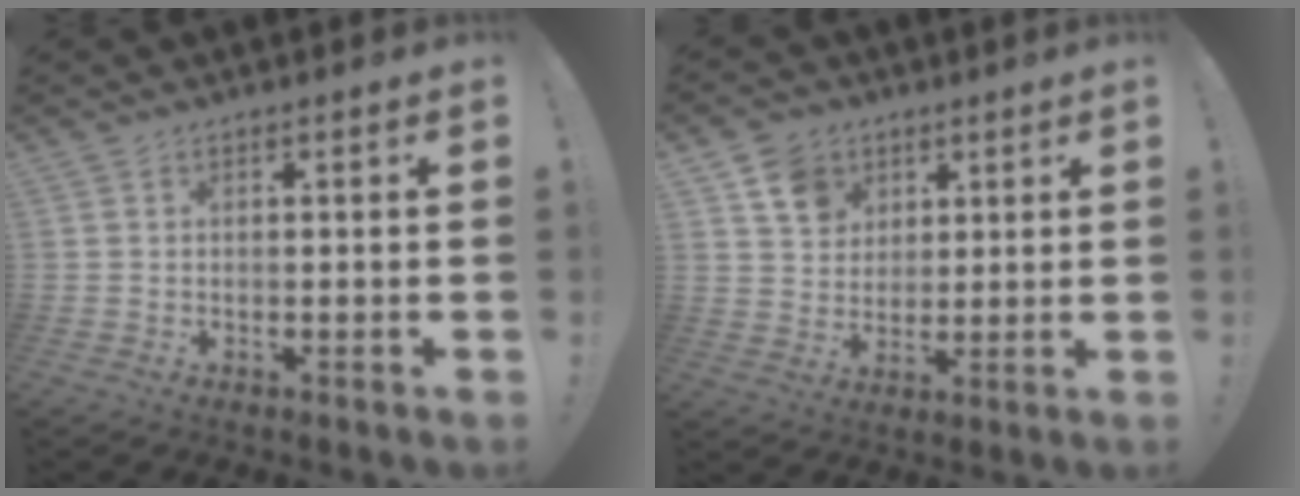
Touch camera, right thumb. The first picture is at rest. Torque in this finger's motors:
{"motor_torque": [0.08, 0.19, -0.02, 0.42, -0.02]}